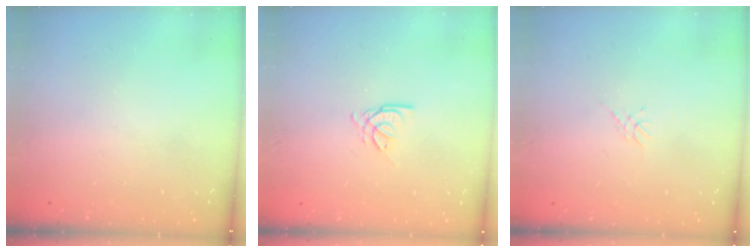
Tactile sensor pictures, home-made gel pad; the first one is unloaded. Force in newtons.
{"total": 0.9, "press": 0.8, "slide": 0.2}
{"total": 1.1, "press": 1.1, "slide": 0.3}